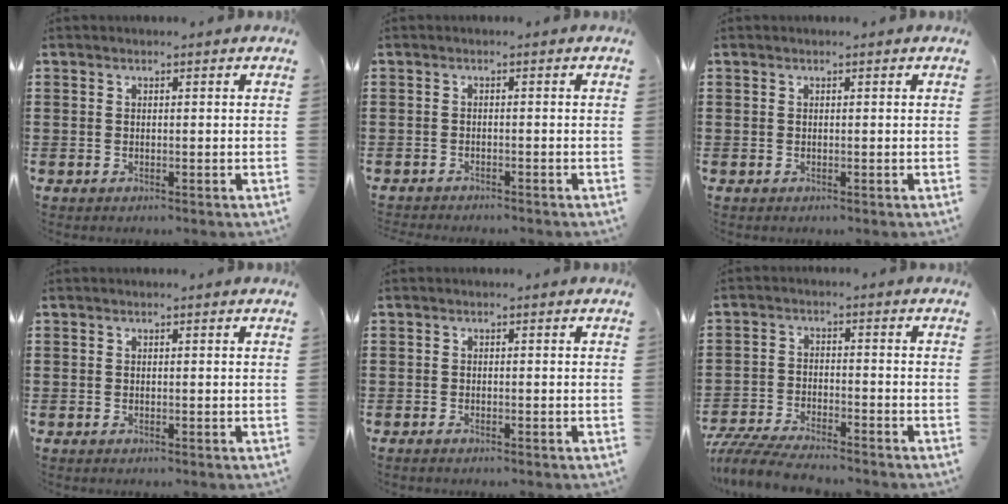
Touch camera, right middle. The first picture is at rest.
{"total": 1.1, "force": [-1.1, 0.0, 0.0], "torque": [-0.003, 0.002, -0.024]}
{"total": 0.0}
{"total": 0.0}
{"total": 0.6, "force": [-0.6, 0.0, 0.2], "torque": [-0.007, -0.005, -0.010]}
{"total": 5.6, "force": [-5.4, 0.5, 1.6], "torque": [-0.043, -0.004, -0.109]}